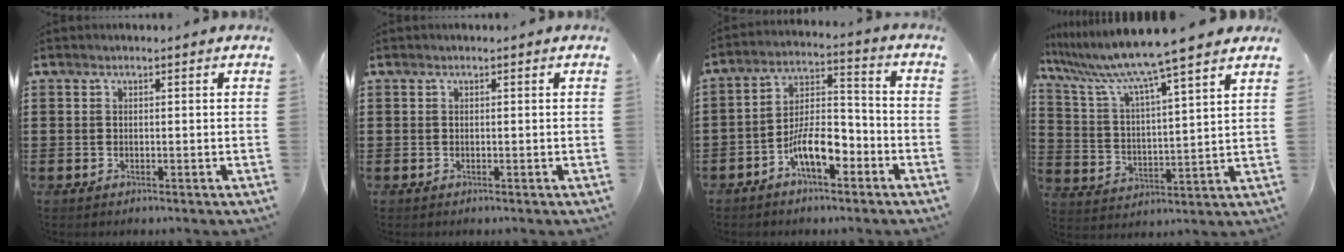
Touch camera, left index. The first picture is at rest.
{"total": 0.0}
{"total": 8.6, "force": [-4.8, 3.6, 6.2], "torque": [-0.127, 0.014, -0.091]}
{"total": 9.0, "force": [7.7, -0.8, 4.5], "torque": [-0.120, -0.053, 0.124]}